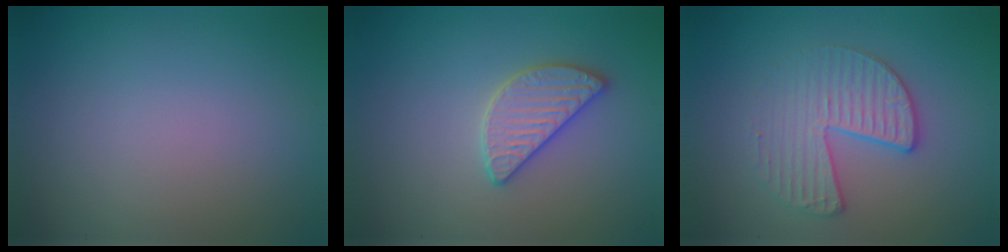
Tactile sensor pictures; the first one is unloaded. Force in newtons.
{"total": 2.8, "press": 2.8, "slide": 0.5}
{"total": 3.3, "press": 3.0, "slide": 1.3}